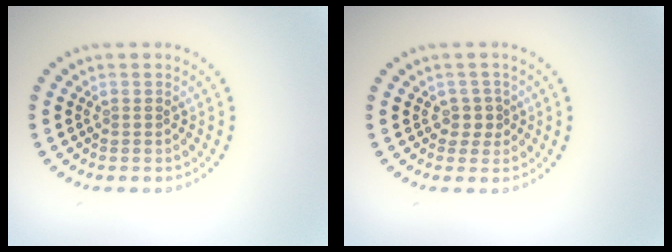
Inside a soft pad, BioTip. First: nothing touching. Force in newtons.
{"total": 1.6, "press": 1.3, "slide": 0.9}